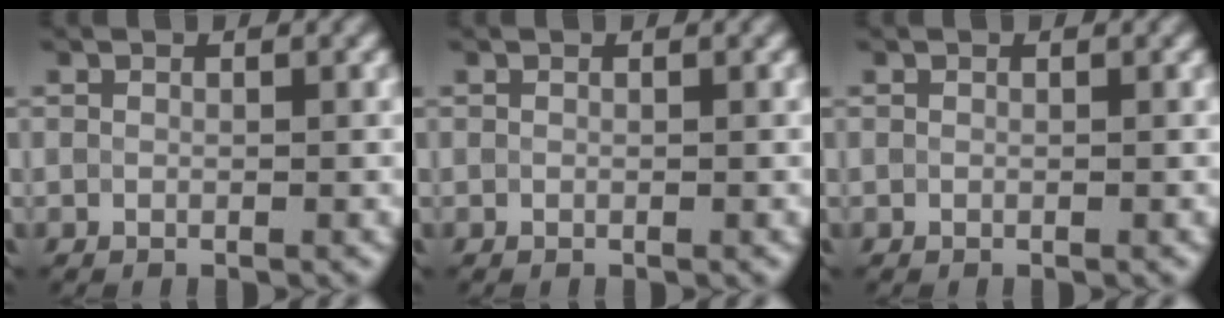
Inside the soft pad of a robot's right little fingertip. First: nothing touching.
{"total": 0.0}
{"total": 0.0}